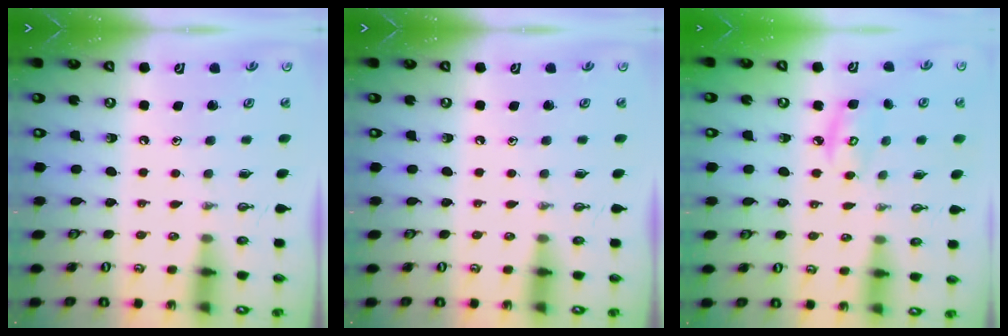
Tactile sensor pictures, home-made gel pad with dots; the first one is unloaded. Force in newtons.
{"total": 0.0}
{"total": 4.9, "press": 4.9, "slide": 0.3}